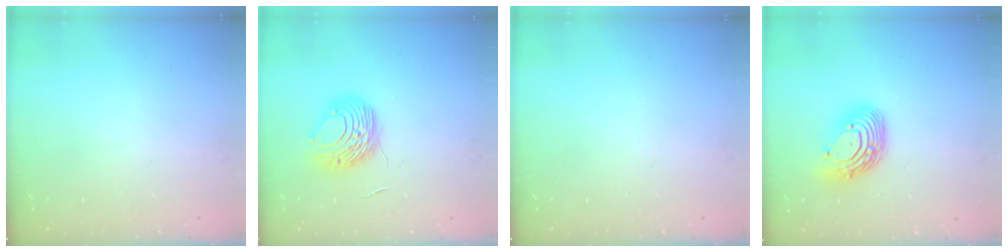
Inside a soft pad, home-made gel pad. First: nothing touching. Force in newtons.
{"total": 8.8, "press": 8.8, "slide": 0.3}
{"total": 0.0}
{"total": 12.8, "press": 12.8, "slide": 1.2}